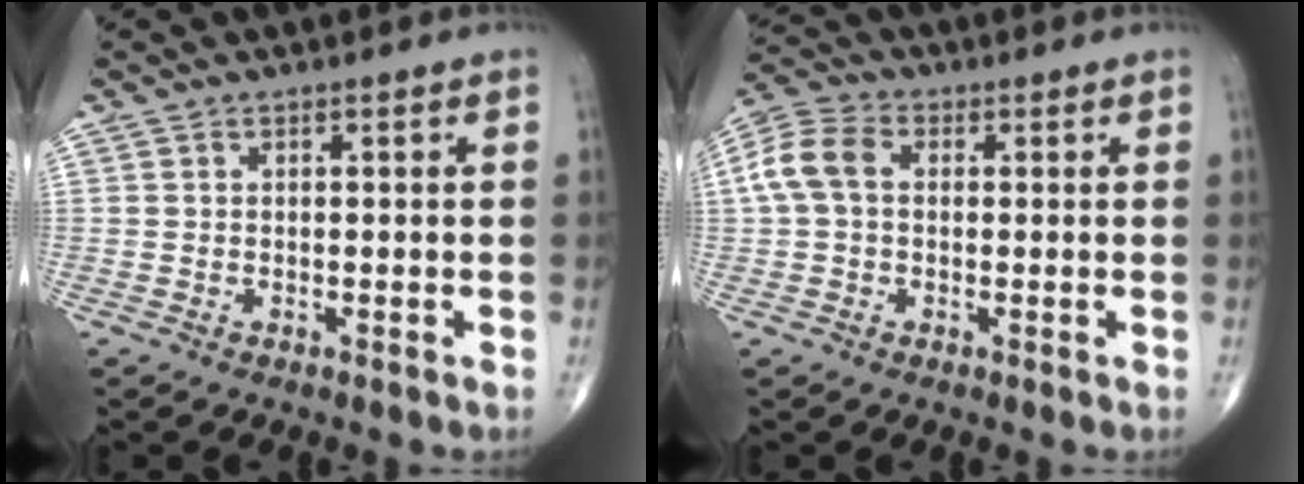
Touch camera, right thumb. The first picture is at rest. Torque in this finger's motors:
{"motor_torque": [-0.42, 0.54, 0.33, -0.24, 0.05]}